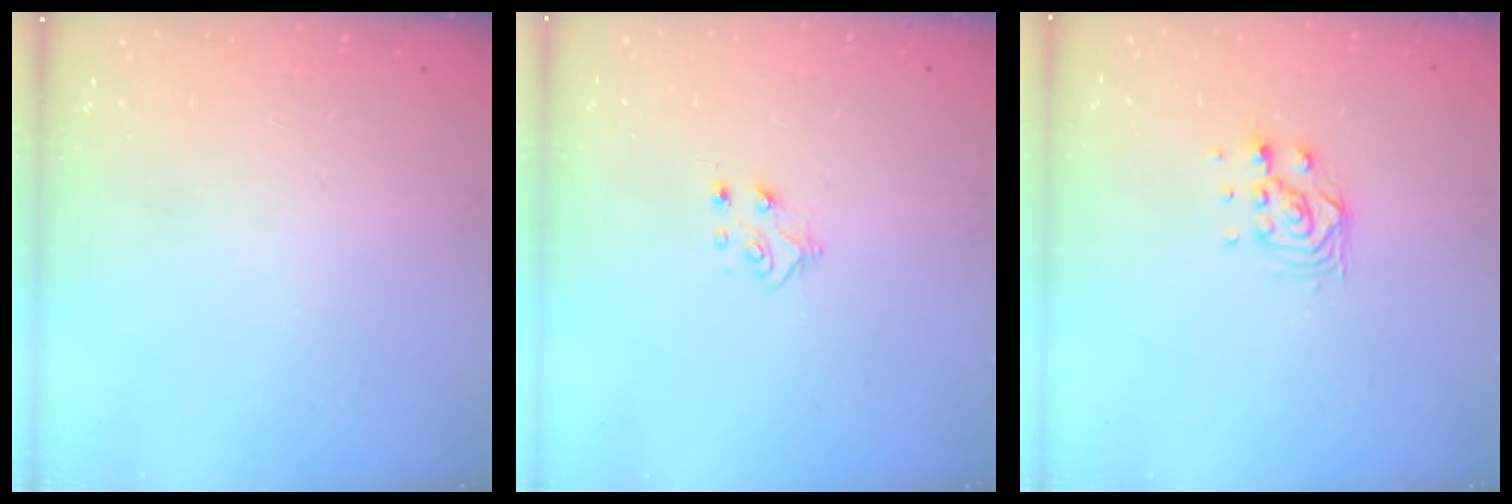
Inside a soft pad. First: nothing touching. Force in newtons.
{"total": 6.1, "press": 6.1, "slide": 0.7}
{"total": 7.4, "press": 7.3, "slide": 0.6}